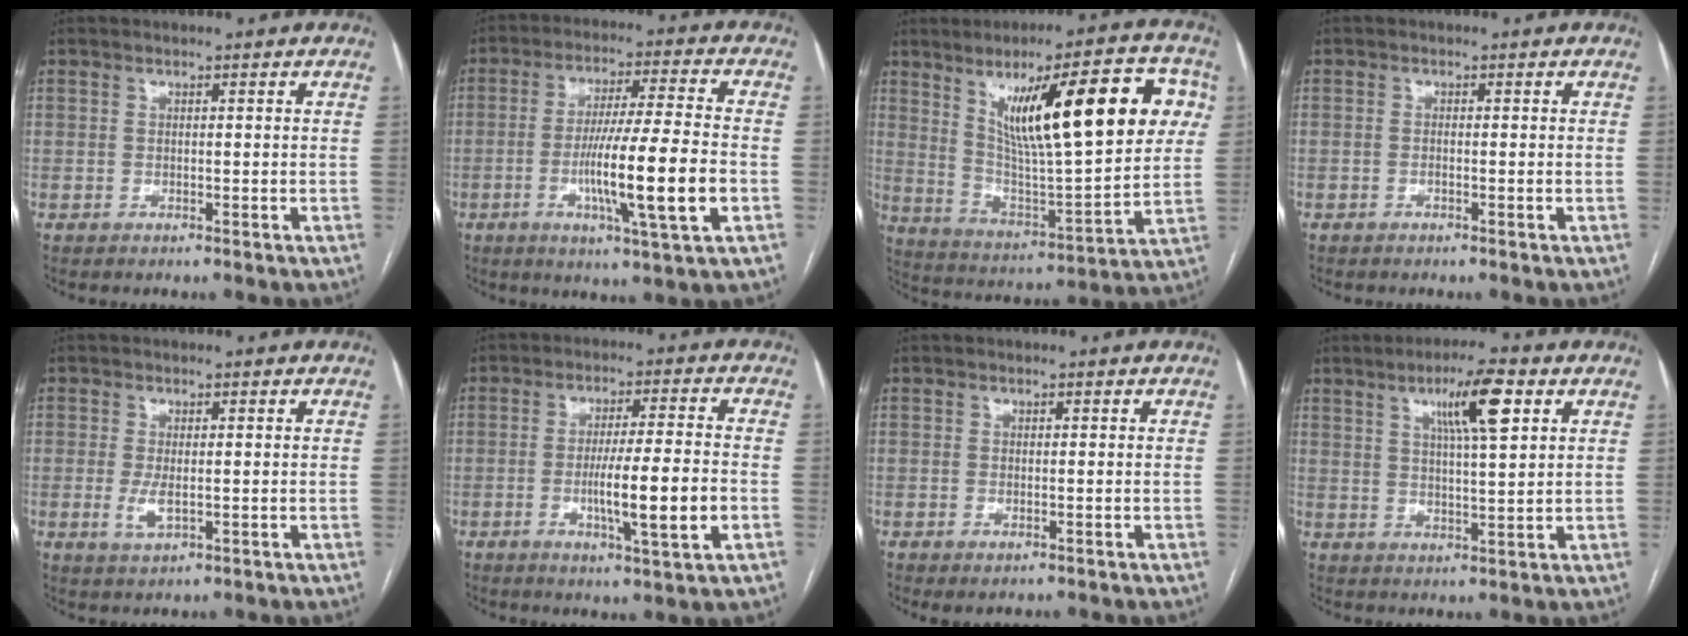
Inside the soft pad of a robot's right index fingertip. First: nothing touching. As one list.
[{"total": 14.1, "force": [-3.5, -0.1, 13.6], "torque": [-0.240, -0.012, -0.064]}, {"total": 23.1, "force": [7.9, 4.3, 21.2], "torque": [-0.323, 0.018, 0.126]}, {"total": 0.7, "force": [-0.2, 0.0, 0.6], "torque": [-0.011, 0.000, -0.003]}, {"total": 3.0, "force": [-0.4, 1.3, 2.7], "torque": [-0.061, -0.006, -0.002]}, {"total": 10.3, "force": [-2.4, 0.1, 10.0], "torque": [-0.165, -0.010, -0.042]}, {"total": 1.4, "force": [-0.5, 0.6, 1.2], "torque": [-0.024, -0.003, -0.002]}, {"total": 8.6, "force": [4.0, 0.8, 7.6], "torque": [-0.131, 0.007, 0.064]}]